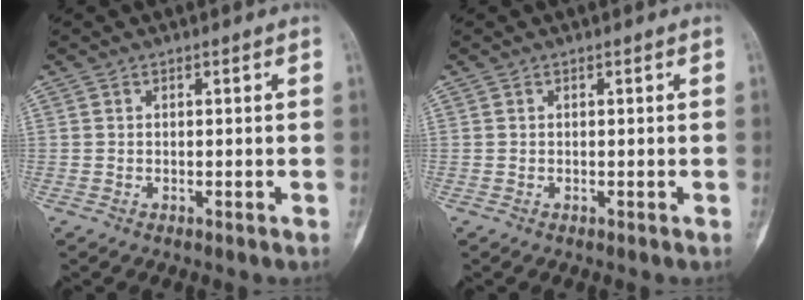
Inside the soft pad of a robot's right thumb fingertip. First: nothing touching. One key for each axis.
{"total": 0.0}